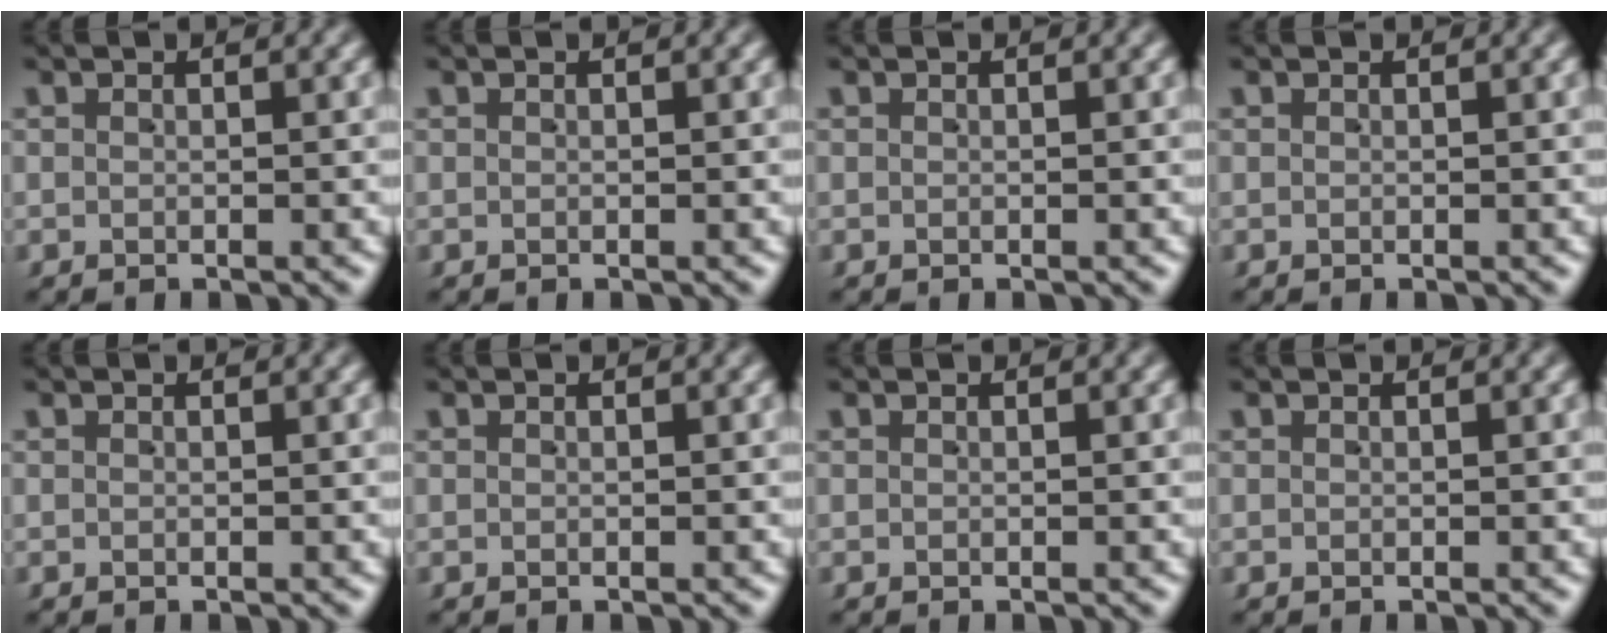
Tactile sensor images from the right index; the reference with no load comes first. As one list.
[{"total": 0.0}, {"total": 0.0}, {"total": 0.0}, {"total": 0.0}, {"total": 0.0}, {"total": 0.0}, {"total": 0.0}]